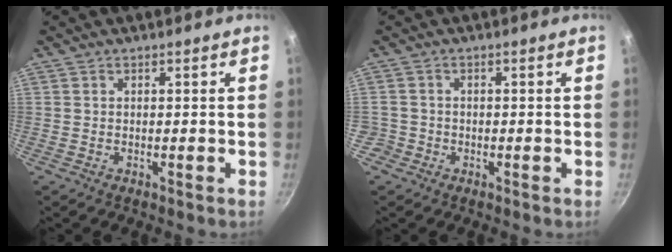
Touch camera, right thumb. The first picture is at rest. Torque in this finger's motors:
{"motor_torque": [1.72, 3.29, 2.19, -0.23, 0.37]}